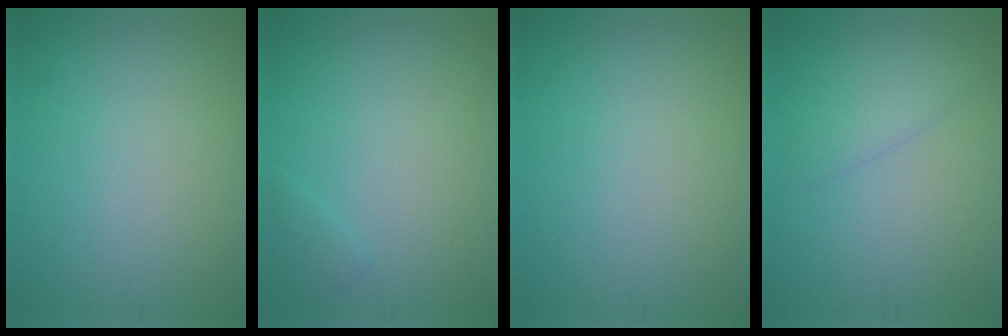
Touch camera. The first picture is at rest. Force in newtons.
{"total": 0.9, "press": 0.9, "slide": 0.1}
{"total": 0.0}
{"total": 2.0, "press": 2.0, "slide": 0.2}